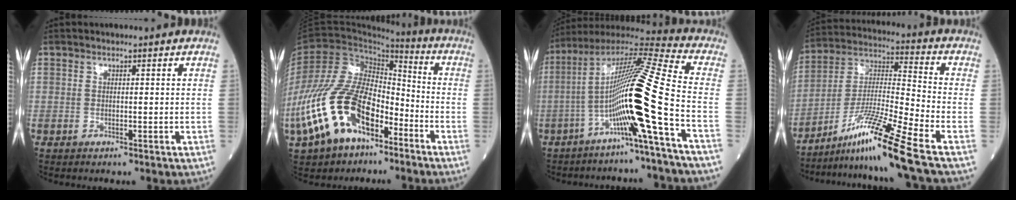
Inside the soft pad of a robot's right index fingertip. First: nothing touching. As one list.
[{"total": 18.1, "force": [-8.9, 8.8, 13.0], "torque": [-0.282, 0.005, -0.162]}, {"total": 16.4, "force": [-5.0, -1.6, 15.5], "torque": [-0.291, 0.012, -0.104]}, {"total": 14.2, "force": [-9.7, -2.5, 10.0], "torque": [-0.196, -0.016, -0.174]}]